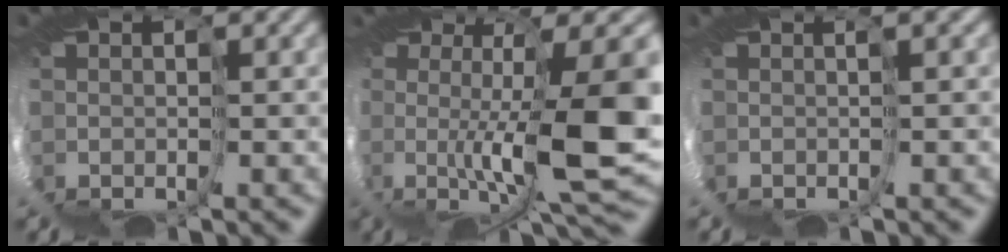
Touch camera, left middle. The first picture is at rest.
{"total": 6.4, "force": [1.1, -2.0, 6.0], "torque": [-0.123, -0.023, 0.026]}
{"total": 3.3, "force": [-0.9, -2.6, -1.8], "torque": [0.028, -0.007, 0.001]}